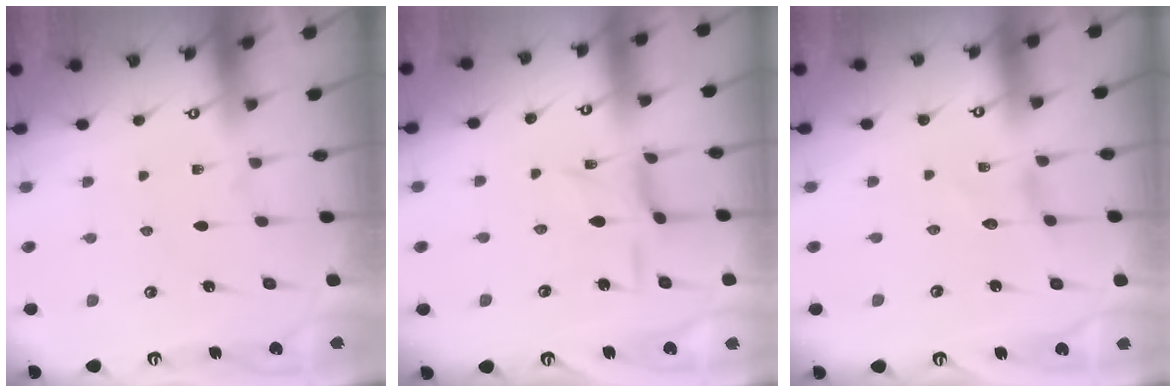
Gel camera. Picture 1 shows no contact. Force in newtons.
{"total": 6.0, "press": 6.0, "slide": 0.4}
{"total": 0.0}